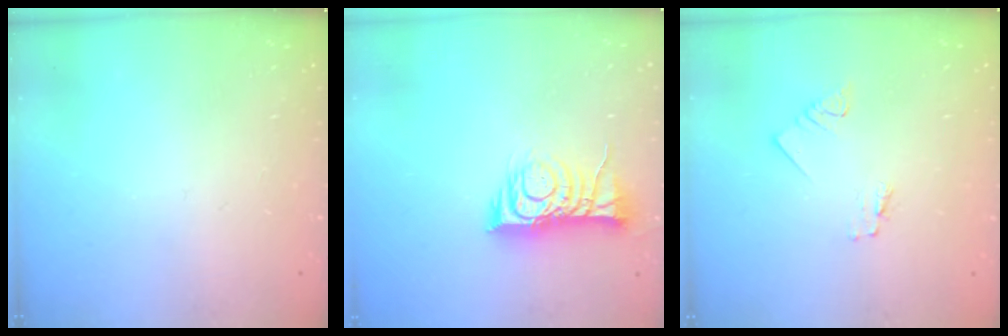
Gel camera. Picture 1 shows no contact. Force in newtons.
{"total": 10.0, "press": 10.0, "slide": 0.3}
{"total": 1.2, "press": 1.2, "slide": 0.1}